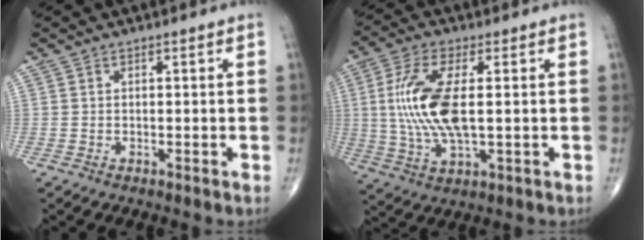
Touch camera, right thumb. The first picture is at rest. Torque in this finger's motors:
{"motor_torque": [1.10, 3.19, 1.59, 0.15, 0.19]}